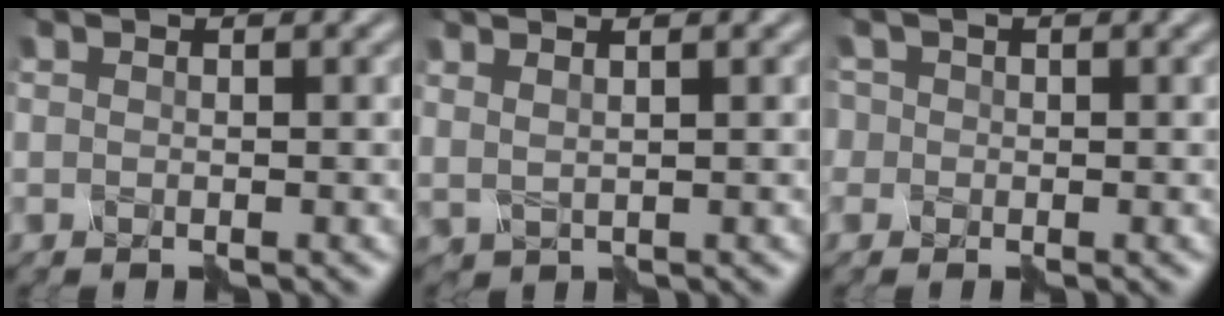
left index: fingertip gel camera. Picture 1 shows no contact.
{"total": 2.7, "force": [1.8, 0.9, 1.9], "torque": [-0.019, 0.006, 0.017]}
{"total": 2.3, "force": [0.6, 2.1, 0.8], "torque": [-0.017, 0.011, 0.003]}